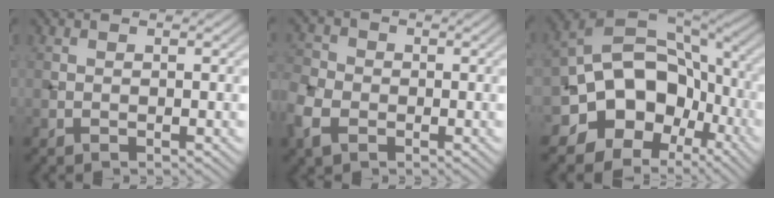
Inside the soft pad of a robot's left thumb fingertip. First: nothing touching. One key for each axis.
{"total": 5.6, "fx": -2.5, "fy": 4.1, "fz": 2.9, "tx": -0.086, "ty": -0.007, "tz": -0.060}
{"total": 15.9, "fx": -4.7, "fy": 12.5, "fz": 8.5, "tx": -0.161, "ty": -0.014, "tz": -0.088}